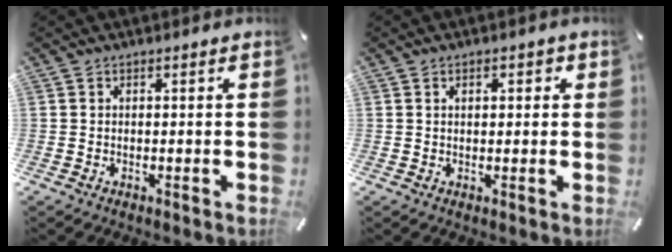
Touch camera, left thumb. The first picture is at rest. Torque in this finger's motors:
{"motor_torque": [-0.26, -0.24, 0.04, 0.10, 0.00]}